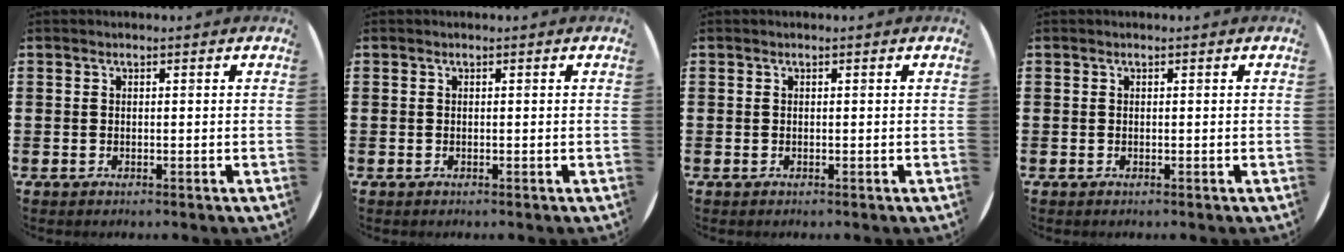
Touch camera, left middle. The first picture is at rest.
{"total": 0.0}
{"total": 0.0}
{"total": 0.0}